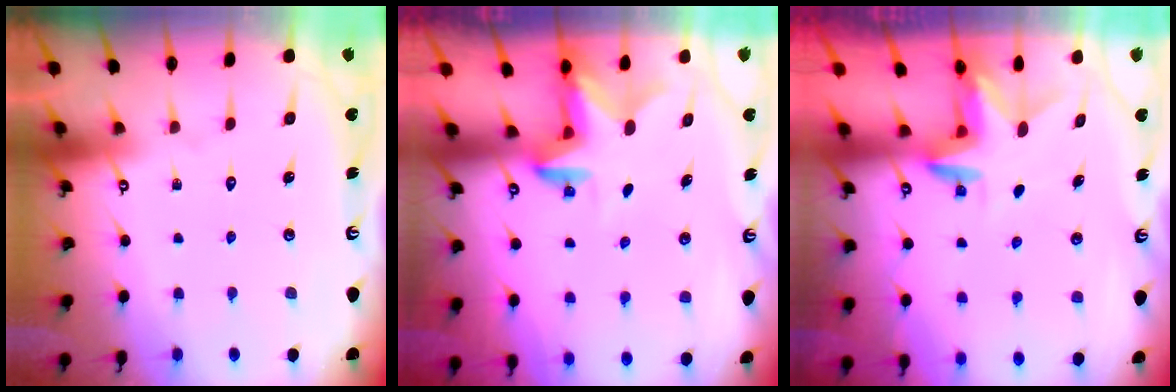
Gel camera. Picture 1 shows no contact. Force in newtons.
{"total": 2.5, "press": 2.5, "slide": 0.5}
{"total": 3.0, "press": 3.0, "slide": 0.2}